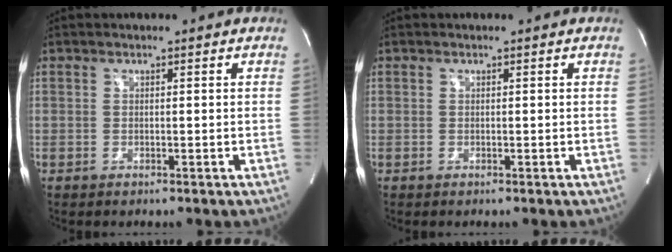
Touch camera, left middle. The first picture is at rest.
{"total": 0.0}